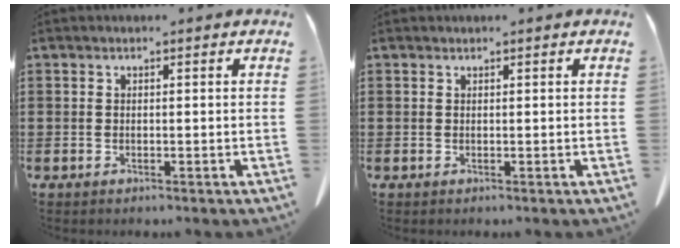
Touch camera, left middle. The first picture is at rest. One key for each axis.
{"total": 0.0}